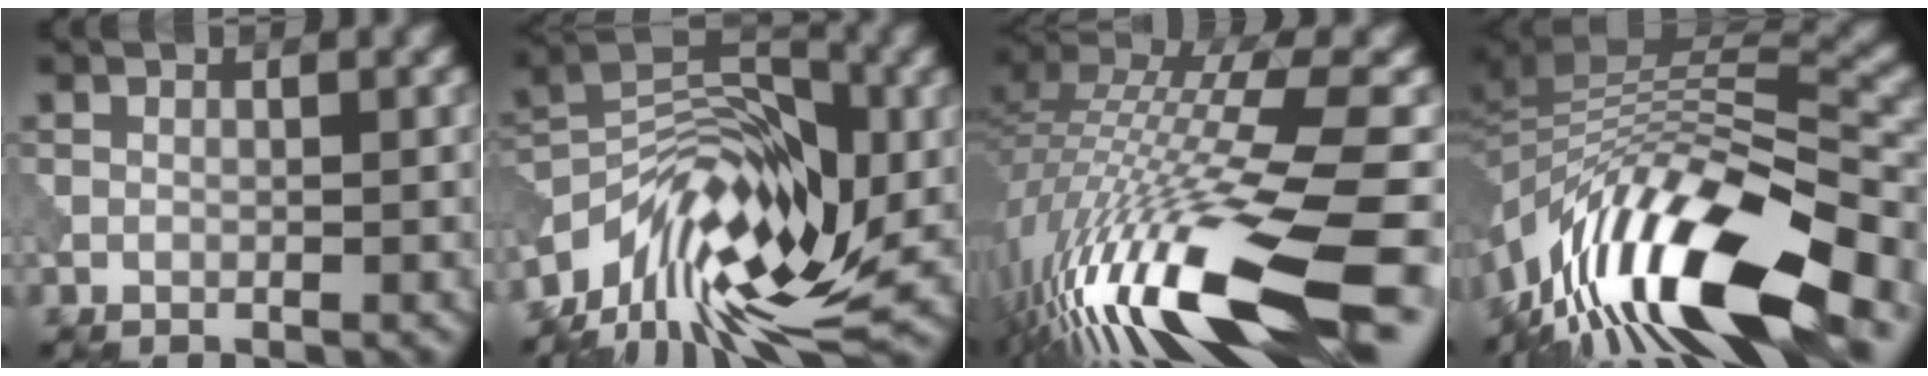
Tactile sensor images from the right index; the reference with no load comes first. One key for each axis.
{"total": 12.5, "fx": -6.3, "fy": 6.1, "fz": 9.0, "tx": -0.145, "ty": 0.019, "tz": -0.123}
{"total": 16.5, "fx": -6.5, "fy": 4.6, "fz": 14.5, "tx": -0.294, "ty": 0.008, "tz": -0.115}
{"total": 14.1, "fx": -7.4, "fy": 5.4, "fz": 10.7, "tx": -0.203, "ty": 0.025, "tz": -0.132}